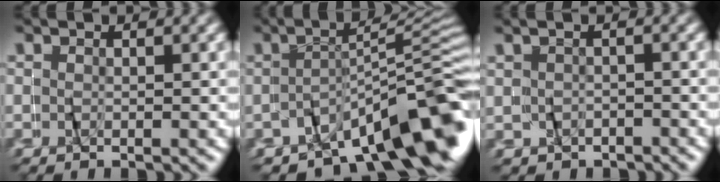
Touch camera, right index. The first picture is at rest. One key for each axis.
{"total": 12.0, "fx": -6.9, "fy": 4.3, "fz": 8.9, "tx": -0.119, "ty": -0.009, "tz": -0.094}
{"total": 2.0, "fx": 0.4, "fy": 1.9, "fz": 0.1, "tx": -0.015, "ty": 0.012, "tz": 0.006}